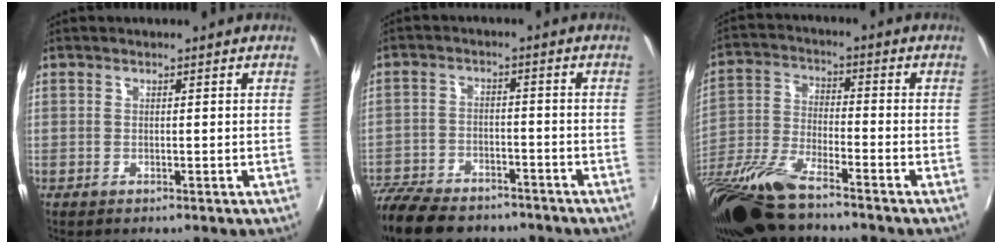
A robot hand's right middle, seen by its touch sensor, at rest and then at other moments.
{"total": 17.0, "force": [-13.5, 7.2, 7.6], "torque": [-0.185, -0.021, -0.218]}
{"total": 16.1, "force": [-12.3, 3.3, 9.9], "torque": [-0.212, -0.043, -0.239]}